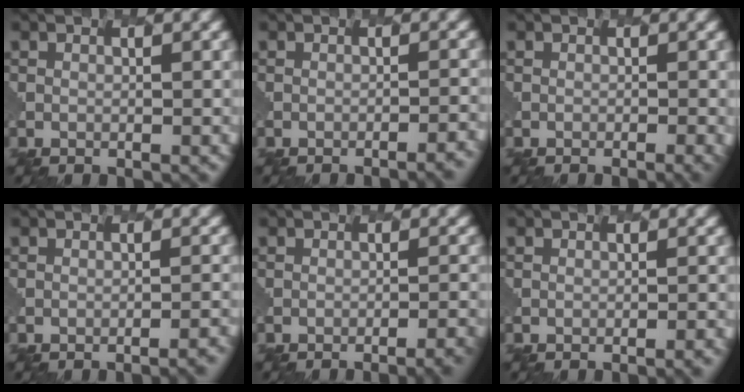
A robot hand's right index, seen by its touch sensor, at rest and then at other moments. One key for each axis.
{"total": 2.8, "fx": -2.1, "fy": 0.6, "fz": 1.7, "tx": -0.010, "ty": 0.012, "tz": -0.023}
{"total": 1.2, "fx": -0.6, "fy": 0.3, "fz": 1.0, "tx": -0.010, "ty": 0.004, "tz": -0.014}
{"total": 2.8, "fx": -2.0, "fy": 0.7, "fz": 1.8, "tx": -0.010, "ty": 0.010, "tz": -0.022}
{"total": 4.5, "fx": -3.2, "fy": 1.1, "fz": 3.0, "tx": -0.028, "ty": 0.015, "tz": -0.030}
{"total": 1.8, "fx": -1.2, "fy": 0.5, "fz": 1.3, "tx": -0.004, "ty": 0.010, "tz": -0.017}